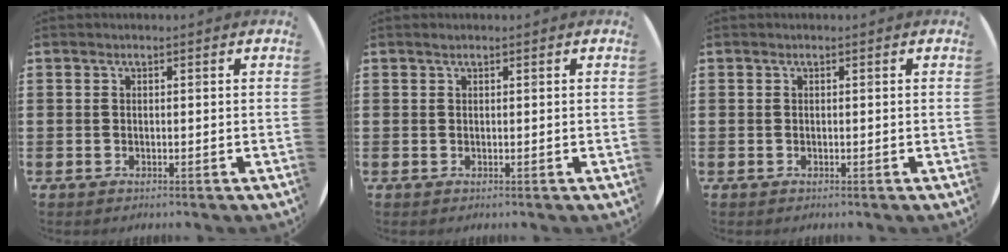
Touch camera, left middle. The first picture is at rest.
{"total": 0.0}
{"total": 0.0}